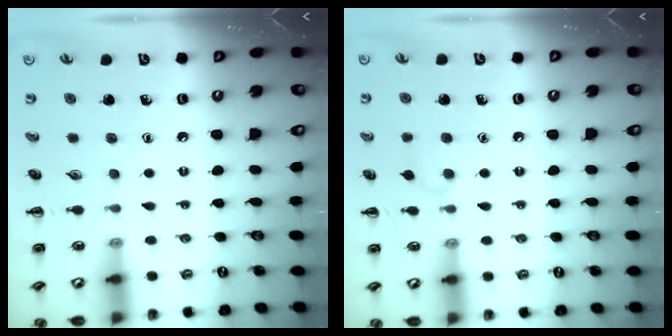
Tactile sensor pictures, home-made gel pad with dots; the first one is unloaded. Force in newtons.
{"total": 4.9, "press": 4.6, "slide": 1.7}